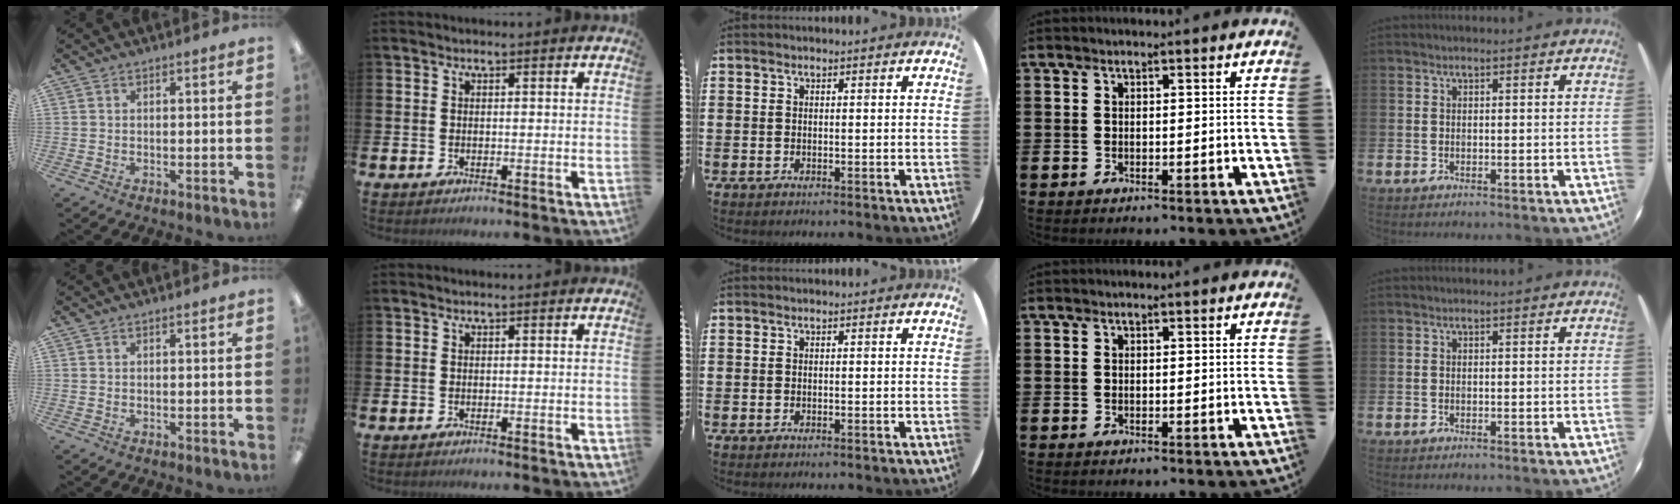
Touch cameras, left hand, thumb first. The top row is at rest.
{}